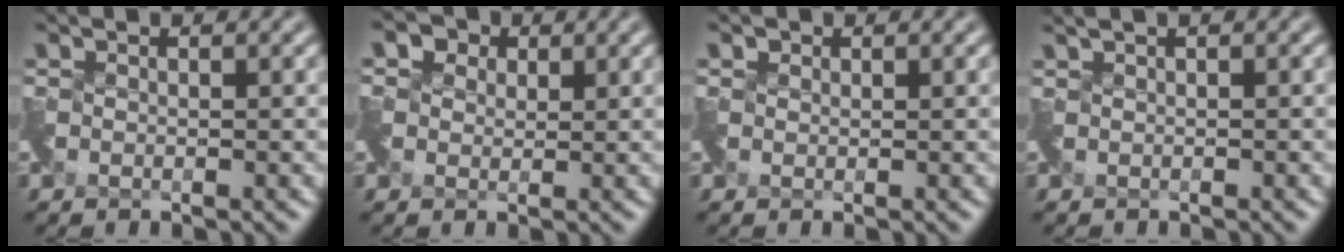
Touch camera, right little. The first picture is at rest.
{"total": 1.9, "force": [0.5, 1.9, -0.1], "torque": [-0.004, 0.007, 0.006]}
{"total": 0.8, "force": [0.1, 0.2, -0.8], "torque": [0.012, 0.001, 0.010]}
{"total": 1.0, "force": [0.5, 0.4, 0.8], "torque": [-0.017, -0.003, 0.010]}